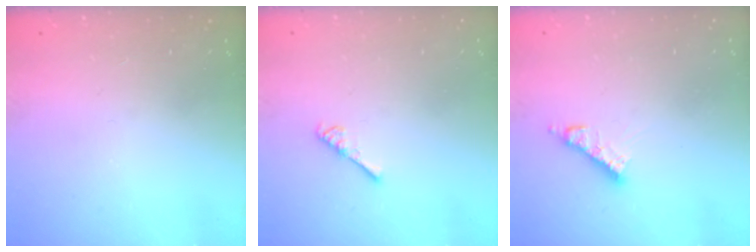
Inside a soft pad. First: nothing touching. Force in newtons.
{"total": 2.7, "press": 2.6, "slide": 0.4}
{"total": 6.1, "press": 6.1, "slide": 0.4}